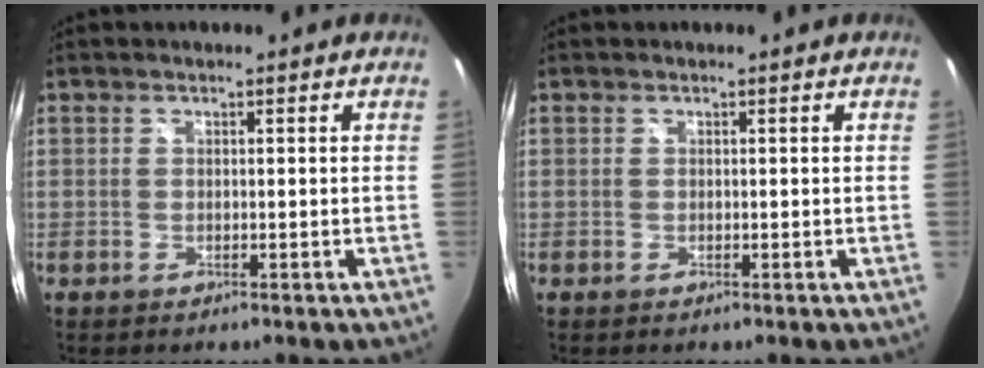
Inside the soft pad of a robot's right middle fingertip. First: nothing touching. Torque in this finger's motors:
{"motor_torque": [0.00, 0.00, 0.00, 0.00]}